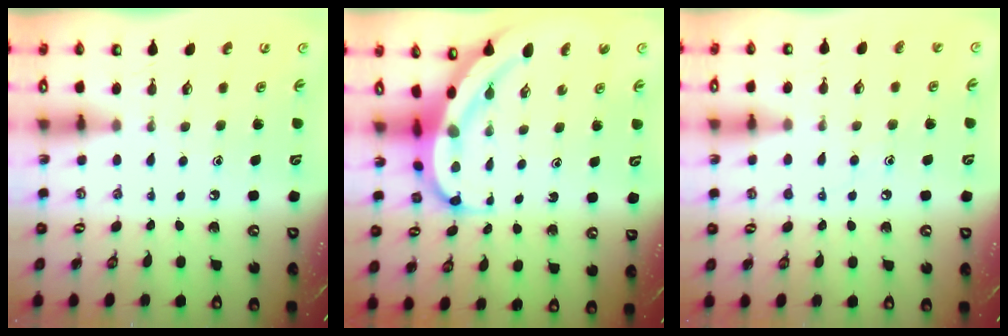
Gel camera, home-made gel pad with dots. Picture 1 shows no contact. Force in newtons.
{"total": 8.9, "press": 8.8, "slide": 0.9}
{"total": 7.0, "press": 7.0, "slide": 0.4}